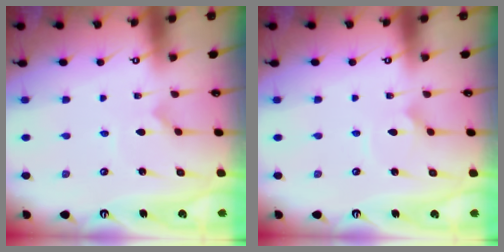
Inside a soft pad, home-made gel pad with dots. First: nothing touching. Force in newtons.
{"total": 2.5, "press": 2.5, "slide": 0.1}